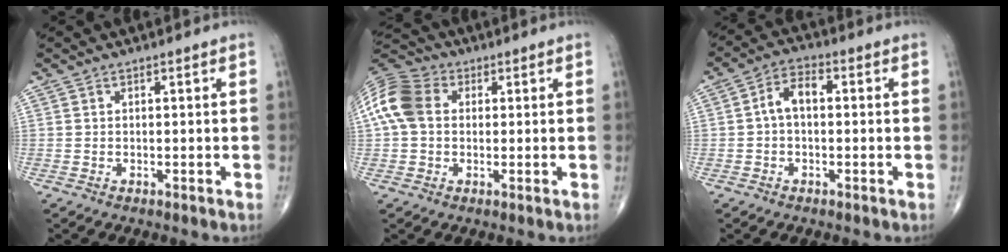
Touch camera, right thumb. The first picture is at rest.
{"total": 10.6, "force": [1.5, 7.9, 6.9], "torque": [-0.143, 0.026, 0.018]}
{"total": 5.6, "force": [0.1, 3.3, 4.5], "torque": [-0.073, 0.022, -0.008]}